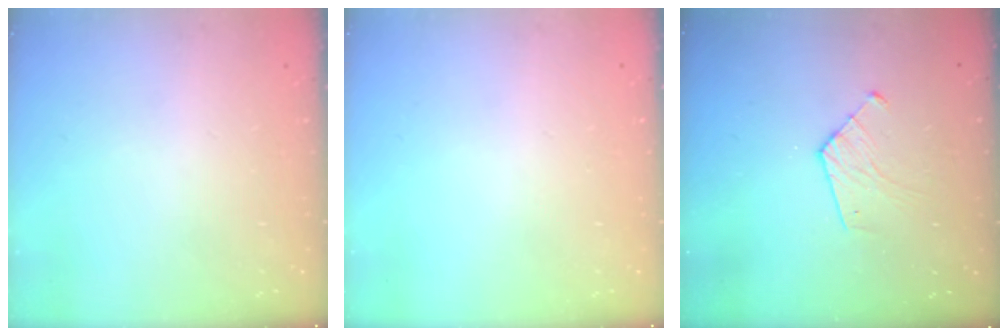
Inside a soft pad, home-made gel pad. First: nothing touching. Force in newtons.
{"total": 0.0}
{"total": 7.2, "press": 7.2, "slide": 0.5}